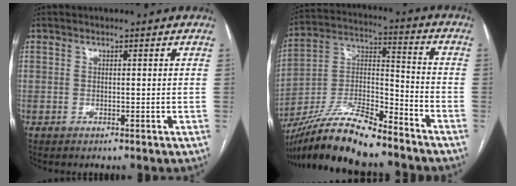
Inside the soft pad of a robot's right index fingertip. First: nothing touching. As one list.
[{"total": 17.1, "force": [-14.5, 2.3, 8.7], "torque": [-0.175, 0.000, -0.266]}]